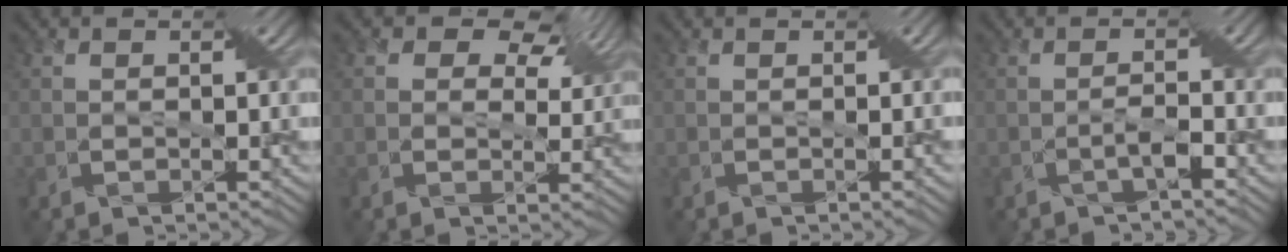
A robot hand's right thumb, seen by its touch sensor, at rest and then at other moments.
{"total": 7.6, "force": [4.3, 4.6, 4.3], "torque": [-0.075, 0.025, 0.051]}
{"total": 0.9, "force": [0.0, -0.1, 0.9], "torque": [-0.019, -0.008, 0.005]}
{"total": 1.6, "force": [-1.0, -1.0, 0.8], "torque": [-0.031, 0.004, -0.012]}